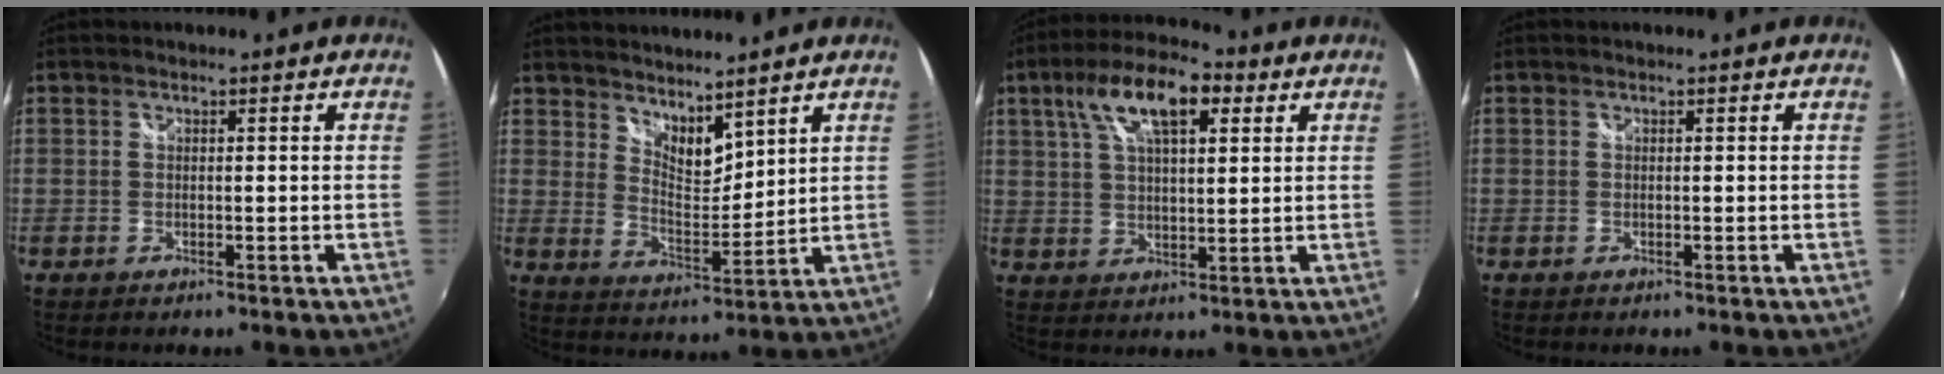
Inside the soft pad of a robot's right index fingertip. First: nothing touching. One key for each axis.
{"total": 7.4, "fx": 6.3, "fy": 2.4, "fz": 3.0, "tx": -0.040, "ty": -0.006, "tz": 0.113}
{"total": 12.8, "fx": 6.0, "fy": 5.1, "fz": 10.1, "tx": -0.183, "ty": 0.030, "tz": 0.099}
{"total": 0.0}